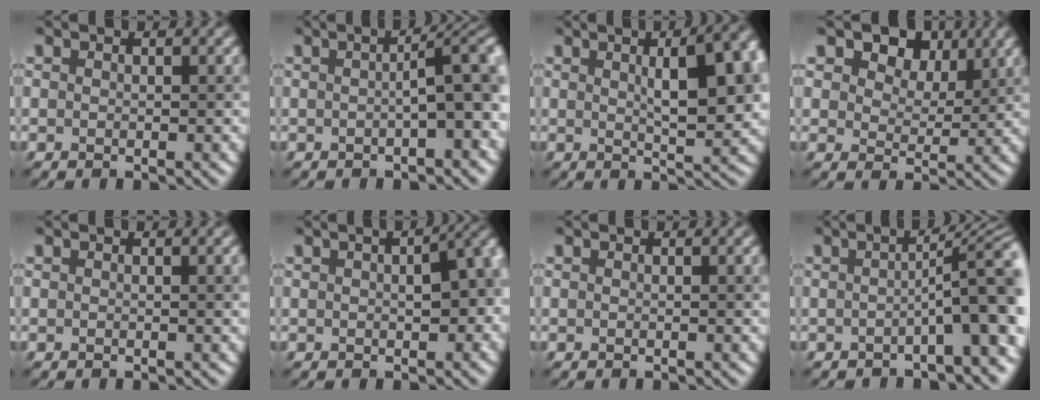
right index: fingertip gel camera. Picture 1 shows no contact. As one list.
[{"total": 5.3, "force": [0.0, 1.2, 5.2], "torque": [-0.053, 0.021, 0.008]}, {"total": 9.7, "force": [2.4, 3.2, 8.8], "torque": [-0.071, 0.031, 0.028]}, {"total": 5.5, "force": [3.4, 3.3, 2.7], "torque": [-0.044, -0.002, 0.051]}, {"total": 1.7, "force": [0.2, 0.5, 1.6], "torque": [-0.009, 0.008, 0.004]}, {"total": 5.5, "force": [0.6, 2.5, 4.9], "torque": [-0.027, 0.022, 0.012]}, {"total": 1.0, "force": [0.1, 0.3, 1.0], "torque": [-0.006, 0.006, 0.002]}, {"total": 7.3, "force": [-1.2, 1.3, 7.1], "torque": [-0.078, 0.023, -0.024]}]